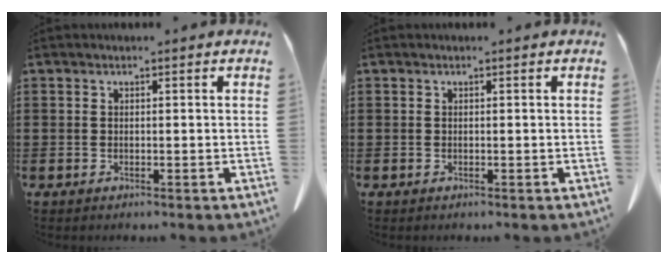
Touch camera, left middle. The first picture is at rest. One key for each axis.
{"total": 0.0}